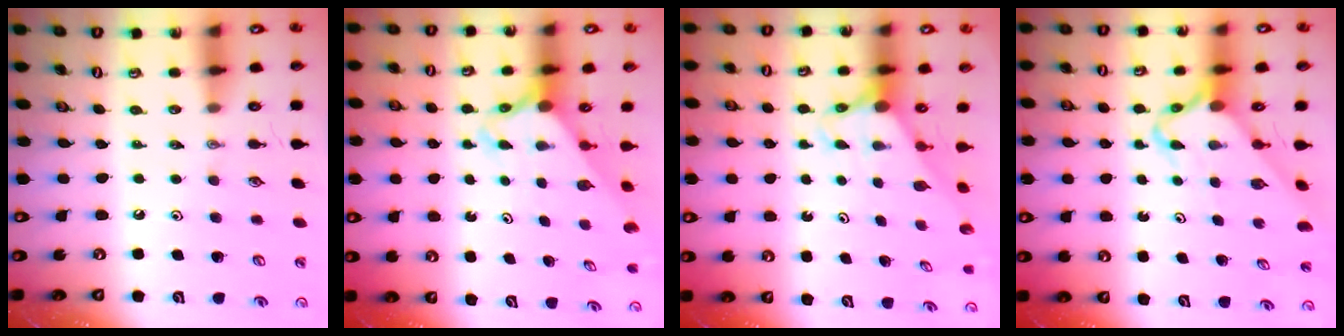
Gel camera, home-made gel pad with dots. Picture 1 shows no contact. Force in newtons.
{"total": 2.8, "press": 2.8, "slide": 0.2}
{"total": 2.7, "press": 2.7, "slide": 0.0}
{"total": 4.3, "press": 4.3, "slide": 0.2}